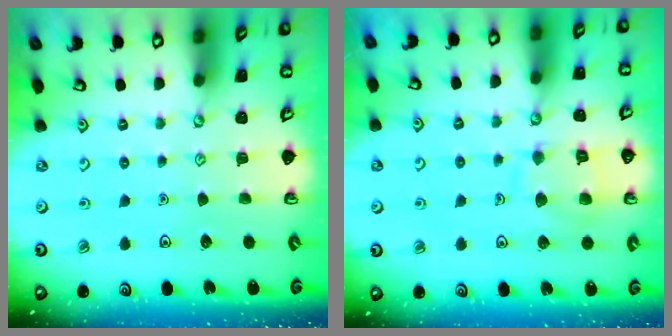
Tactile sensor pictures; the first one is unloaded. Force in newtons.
{"total": 9.7, "press": 9.7, "slide": 0.9}